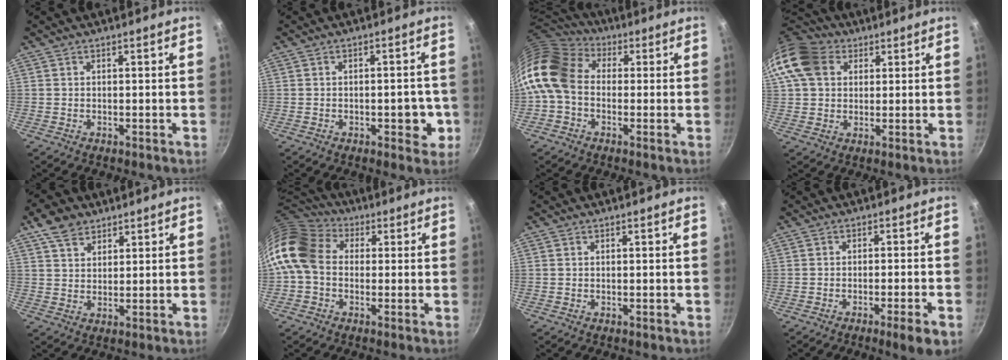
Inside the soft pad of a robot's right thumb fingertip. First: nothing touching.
{"total": 5.7, "force": [-1.5, 2.8, 4.6], "torque": [-0.041, 0.008, -0.020]}
{"total": 14.9, "force": [0.3, 11.5, 9.4], "torque": [-0.178, 0.031, -0.016]}
{"total": 12.2, "force": [4.2, 9.6, 6.3], "torque": [-0.106, 0.011, 0.065]}
{"total": 6.5, "force": [4.2, 4.1, 2.7], "torque": [-0.034, -0.011, 0.077]}
{"total": 13.3, "force": [0.8, 10.5, 8.2], "torque": [-0.146, 0.026, -0.007]}
{"total": 0.0}
{"total": 5.4, "force": [-2.8, 0.4, 4.6], "torque": [-0.066, 0.012, -0.036]}